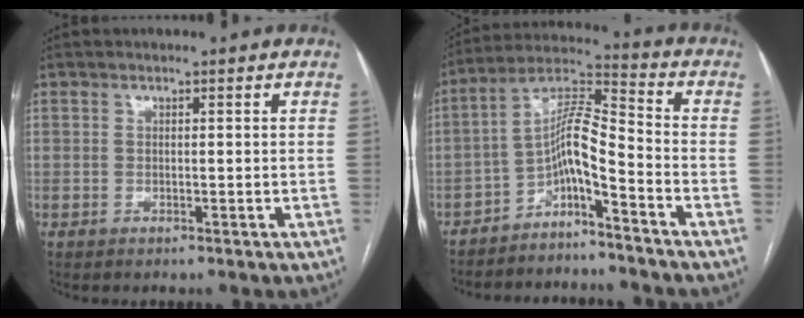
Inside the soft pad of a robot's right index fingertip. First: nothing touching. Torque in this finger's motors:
{"motor_torque": [0.66, -0.27, 0.45, 0.07]}